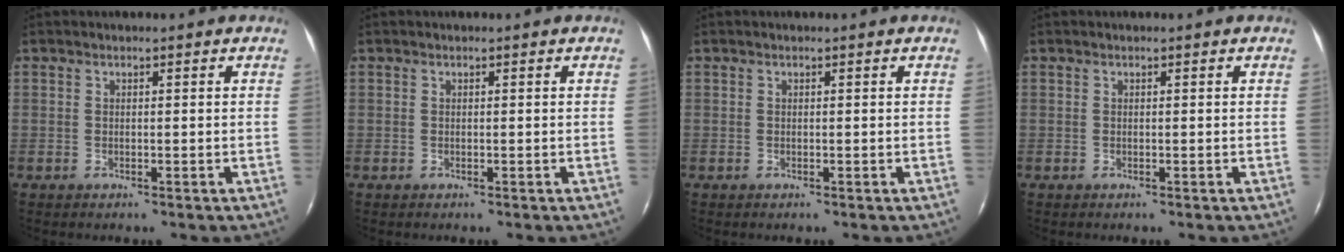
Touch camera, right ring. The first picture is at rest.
{"total": 0.0}
{"total": 0.0}
{"total": 0.0}